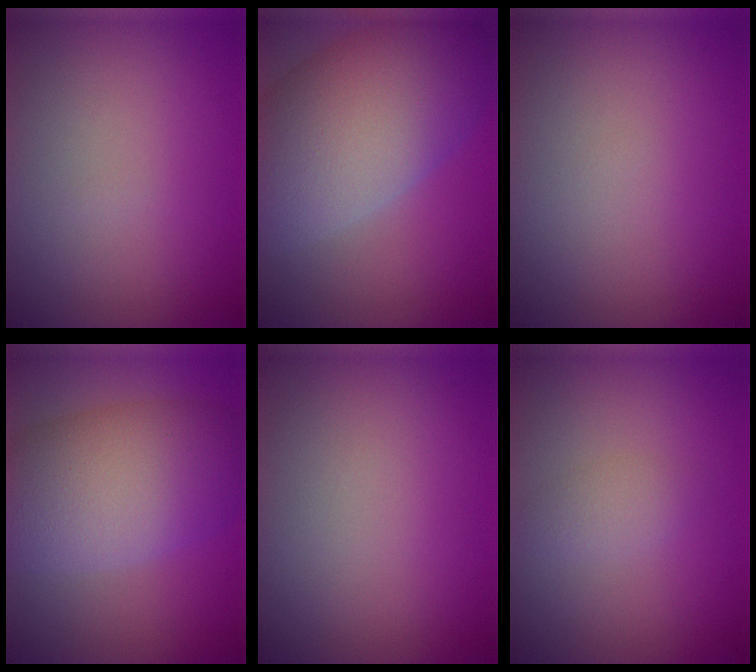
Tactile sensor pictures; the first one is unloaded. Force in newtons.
{"total": 11.8, "press": 11.8, "slide": 0.8}
{"total": 0.0}
{"total": 9.9, "press": 9.9, "slide": 0.4}
{"total": 0.0}
{"total": 1.4, "press": 1.4, "slide": 0.0}